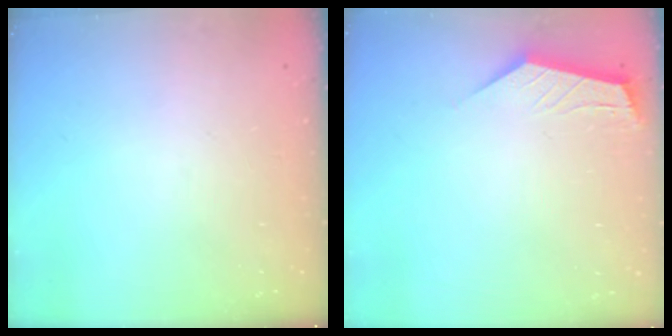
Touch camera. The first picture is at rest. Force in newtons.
{"total": 2.3, "press": 2.3, "slide": 0.3}